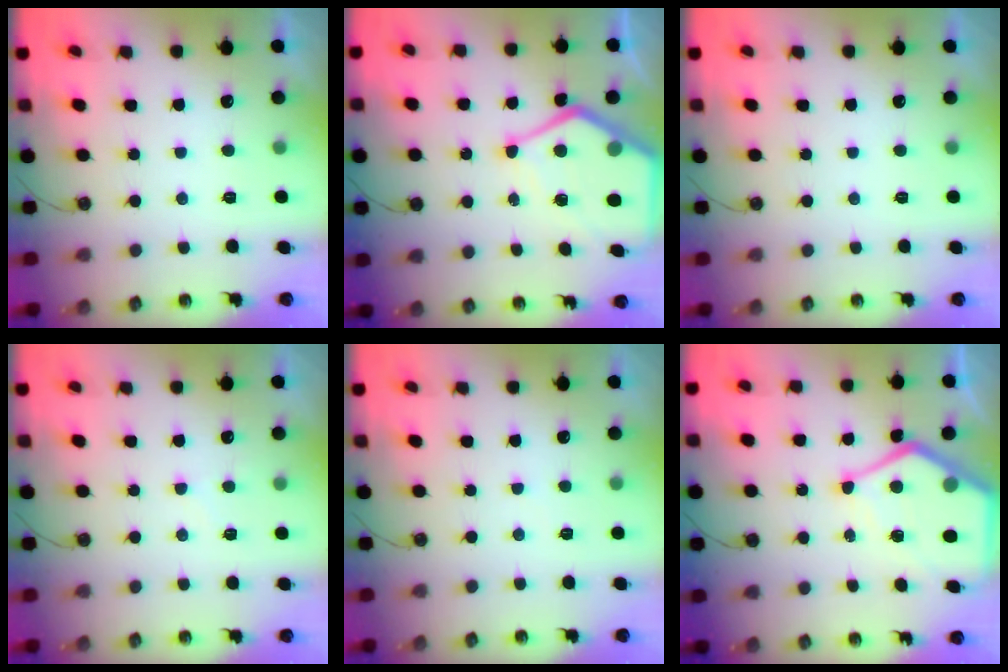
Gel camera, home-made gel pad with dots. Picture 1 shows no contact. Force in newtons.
{"total": 13.4, "press": 13.4, "slide": 1.1}
{"total": 0.0}
{"total": 6.1, "press": 6.1, "slide": 0.7}
{"total": 2.8, "press": 2.8, "slide": 0.4}
{"total": 13.4, "press": 13.4, "slide": 1.1}